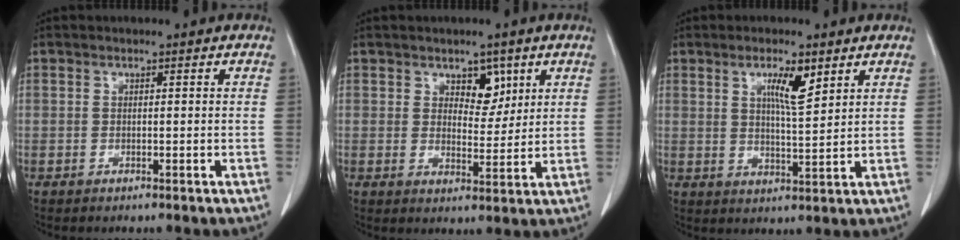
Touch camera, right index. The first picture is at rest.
{"total": 4.5, "force": [2.5, 2.6, 2.7], "torque": [-0.030, -0.002, 0.041]}
{"total": 5.7, "force": [2.9, 0.8, 4.8], "torque": [-0.082, -0.003, 0.050]}